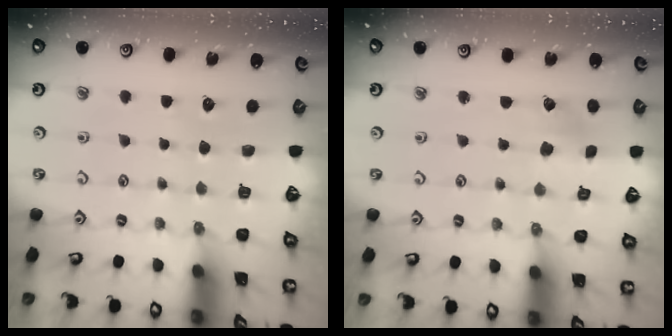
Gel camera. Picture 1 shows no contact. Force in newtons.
{"total": 1.8, "press": 1.8, "slide": 0.3}